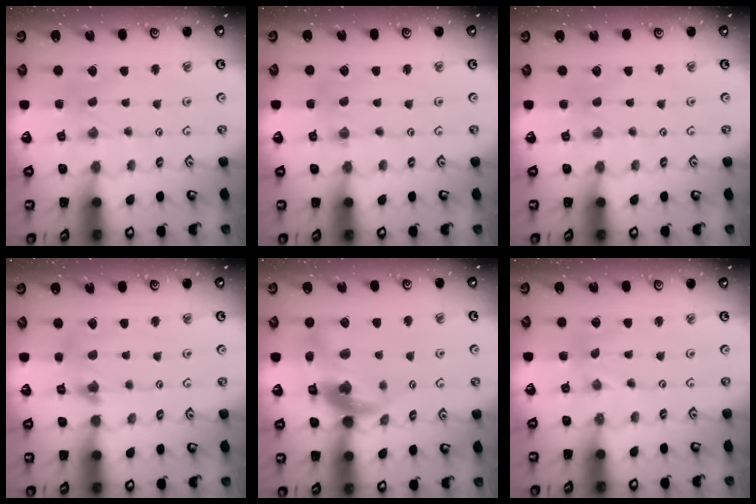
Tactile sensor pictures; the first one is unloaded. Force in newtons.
{"total": 1.7, "press": 1.7, "slide": 0.3}
{"total": 1.1, "press": 1.1, "slide": 0.2}
{"total": 5.7, "press": 5.7, "slide": 0.4}
{"total": 15.8, "press": 15.6, "slide": 2.1}
{"total": 0.0}